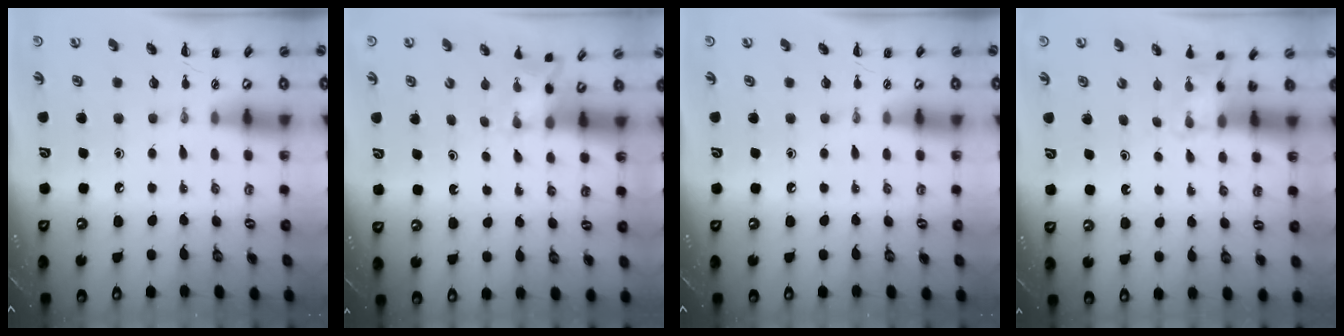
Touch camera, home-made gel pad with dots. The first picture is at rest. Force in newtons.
{"total": 1.6, "press": 1.5, "slide": 0.6}
{"total": 0.0}
{"total": 2.6, "press": 2.5, "slide": 0.6}